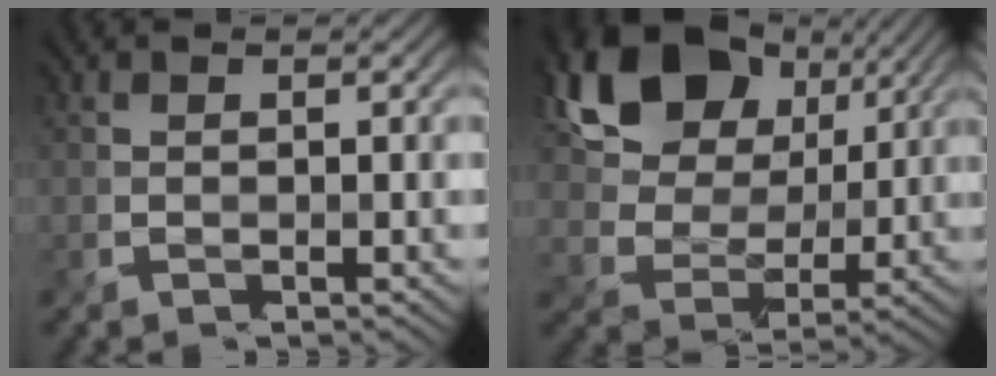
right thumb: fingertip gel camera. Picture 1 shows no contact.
{"total": 15.9, "force": [7.4, 10.7, 9.2], "torque": [-0.216, 0.036, 0.147]}